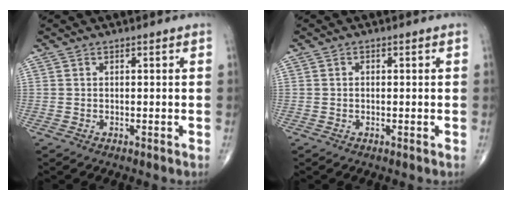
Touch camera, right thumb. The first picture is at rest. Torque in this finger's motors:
{"motor_torque": [-0.36, 0.13, 0.02, 0.07, 0.00]}